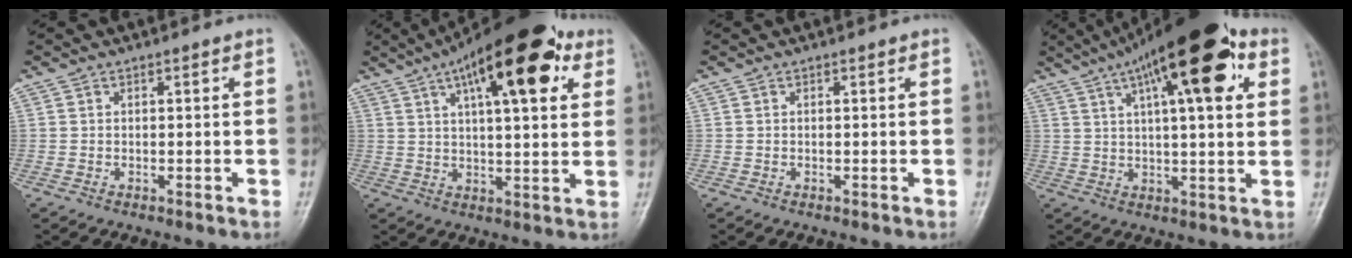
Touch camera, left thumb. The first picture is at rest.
{"total": 19.6, "force": [9.4, 6.9, 15.7], "torque": [-0.219, -0.004, 0.140]}
{"total": 0.0}
{"total": 20.7, "force": [9.3, 6.6, 17.3], "torque": [-0.252, 0.007, 0.140]}